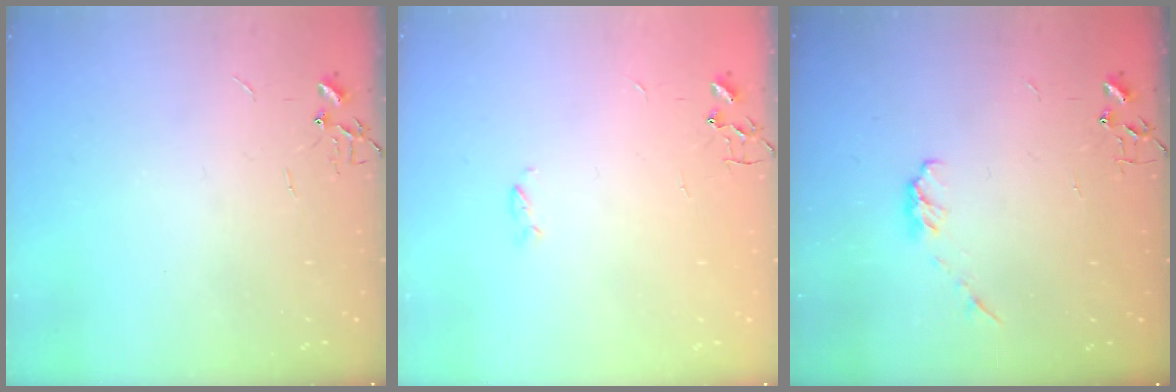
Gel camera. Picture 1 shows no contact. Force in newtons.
{"total": 2.4, "press": 2.4, "slide": 0.5}
{"total": 5.2, "press": 5.1, "slide": 0.7}